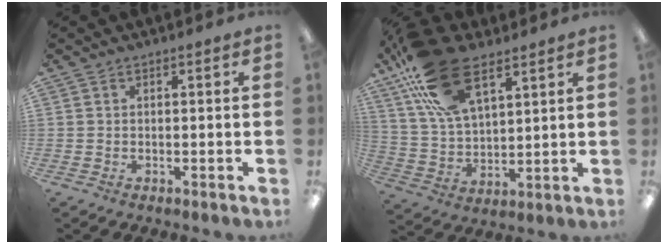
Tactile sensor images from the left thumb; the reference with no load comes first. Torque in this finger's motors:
{"motor_torque": [0.39, 0.46, 1.74, -1.03, 0.61]}